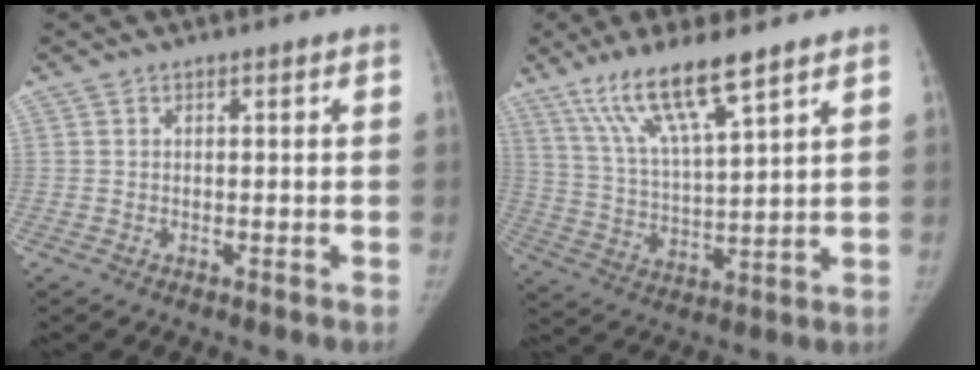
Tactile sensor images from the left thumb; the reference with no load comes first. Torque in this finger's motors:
{"motor_torque": [0.31, 0.13, 1.50, -1.27, 0.12]}